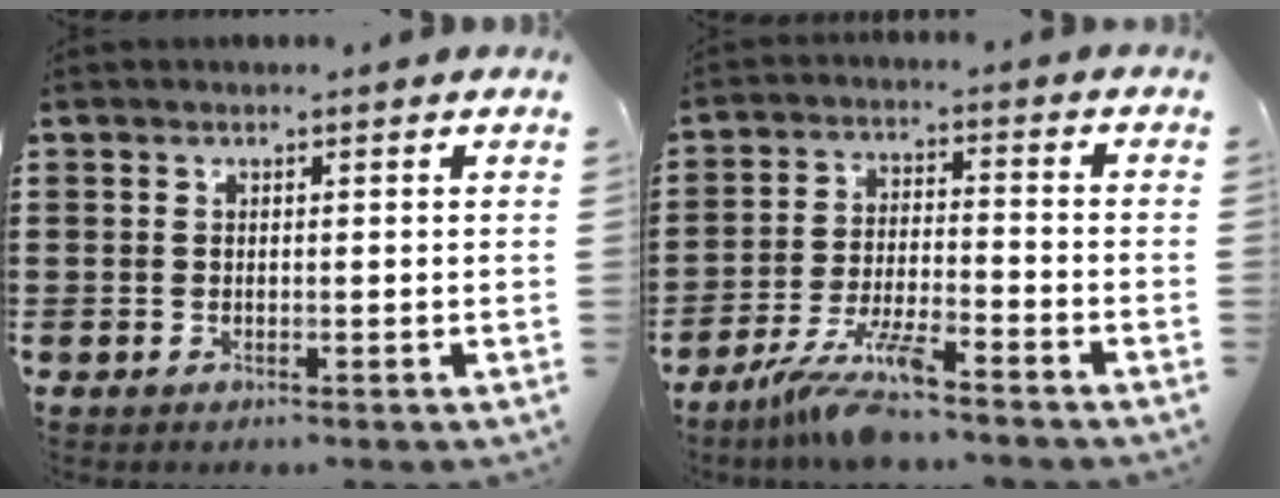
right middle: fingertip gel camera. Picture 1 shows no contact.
{"total": 7.8, "force": [-6.4, 0.6, 4.5], "torque": [-0.101, -0.013, -0.125]}